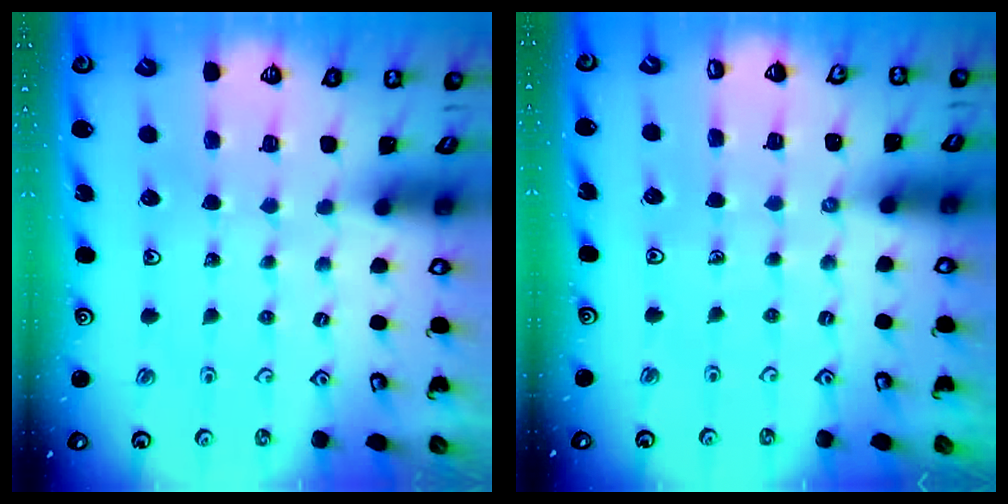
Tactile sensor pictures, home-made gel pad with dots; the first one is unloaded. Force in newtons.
{"total": 4.5, "press": 4.4, "slide": 0.6}